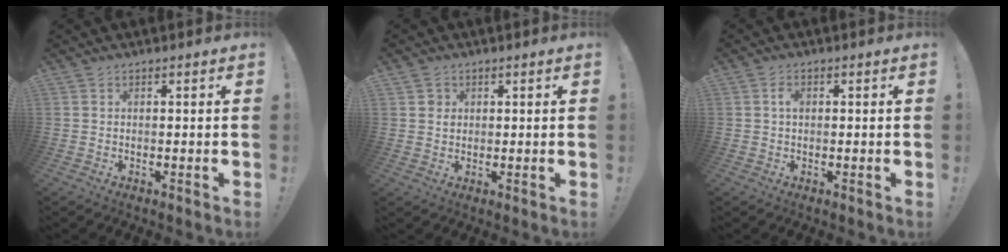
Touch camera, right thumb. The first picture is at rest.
{"total": 2.7, "force": [1.1, 2.4, 0.2], "torque": [0.000, -0.003, 0.018]}
{"total": 2.1, "force": [0.2, 1.4, 1.6], "torque": [-0.017, 0.001, -0.002]}